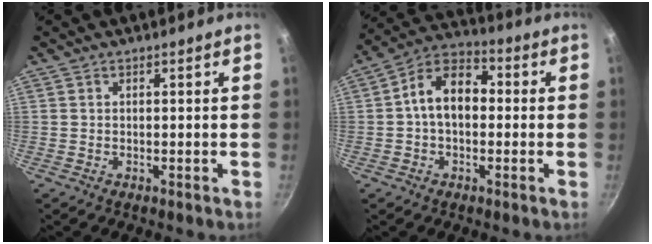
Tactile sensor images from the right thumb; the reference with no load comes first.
{"total": 11.0, "force": [0.3, 7.4, 8.1], "torque": [-0.101, 0.037, -0.016]}